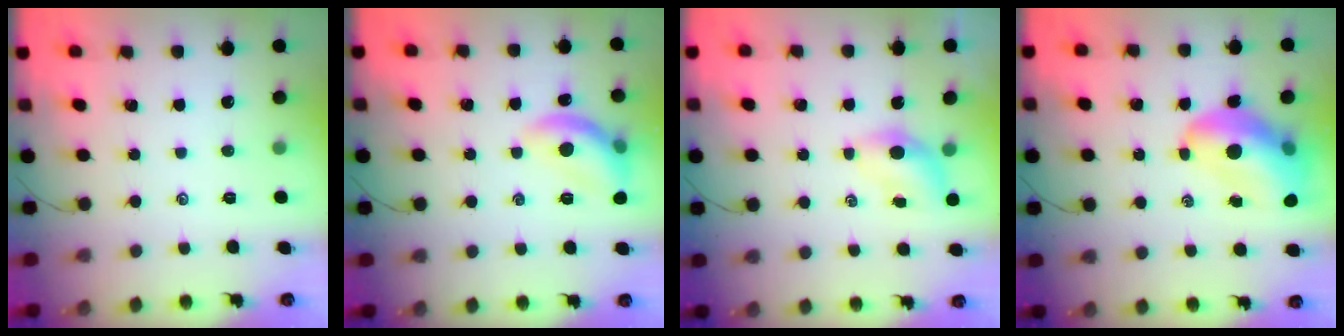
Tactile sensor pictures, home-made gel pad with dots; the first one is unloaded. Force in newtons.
{"total": 12.7, "press": 12.7, "slide": 0.8}
{"total": 4.0, "press": 3.9, "slide": 0.8}
{"total": 14.8, "press": 14.1, "slide": 4.4}